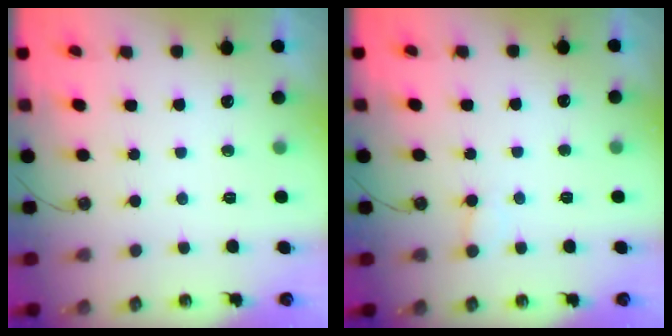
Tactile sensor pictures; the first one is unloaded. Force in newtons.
{"total": 3.3, "press": 3.3, "slide": 0.4}